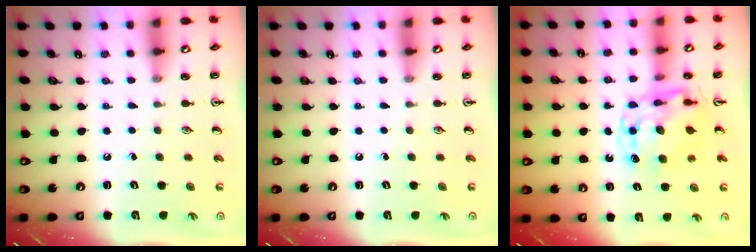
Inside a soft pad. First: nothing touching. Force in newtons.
{"total": 0.0}
{"total": 10.8, "press": 10.8, "slide": 0.8}